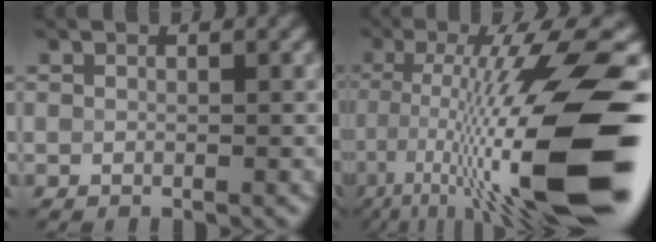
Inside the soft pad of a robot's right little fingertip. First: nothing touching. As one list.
[{"total": 16.2, "force": [-4.5, 3.7, 15.1], "torque": [-0.243, 0.010, -0.074]}]